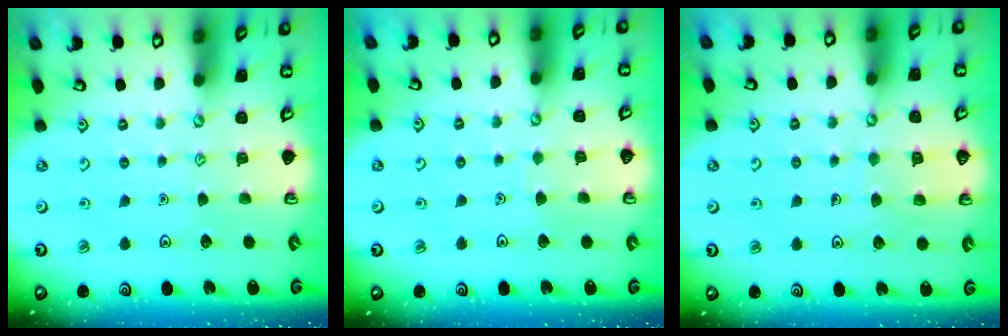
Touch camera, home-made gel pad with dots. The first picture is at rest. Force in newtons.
{"total": 2.5, "press": 2.5, "slide": 0.2}
{"total": 5.8, "press": 5.7, "slide": 0.4}